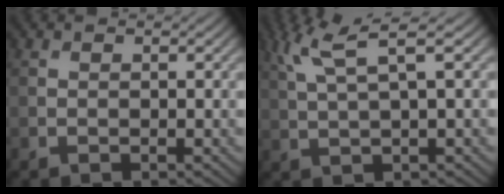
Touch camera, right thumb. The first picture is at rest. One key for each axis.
{"total": 5.8, "fx": 2.7, "fy": 0.9, "fz": 5.0, "tx": -0.109, "ty": 0.018, "tz": 0.061}